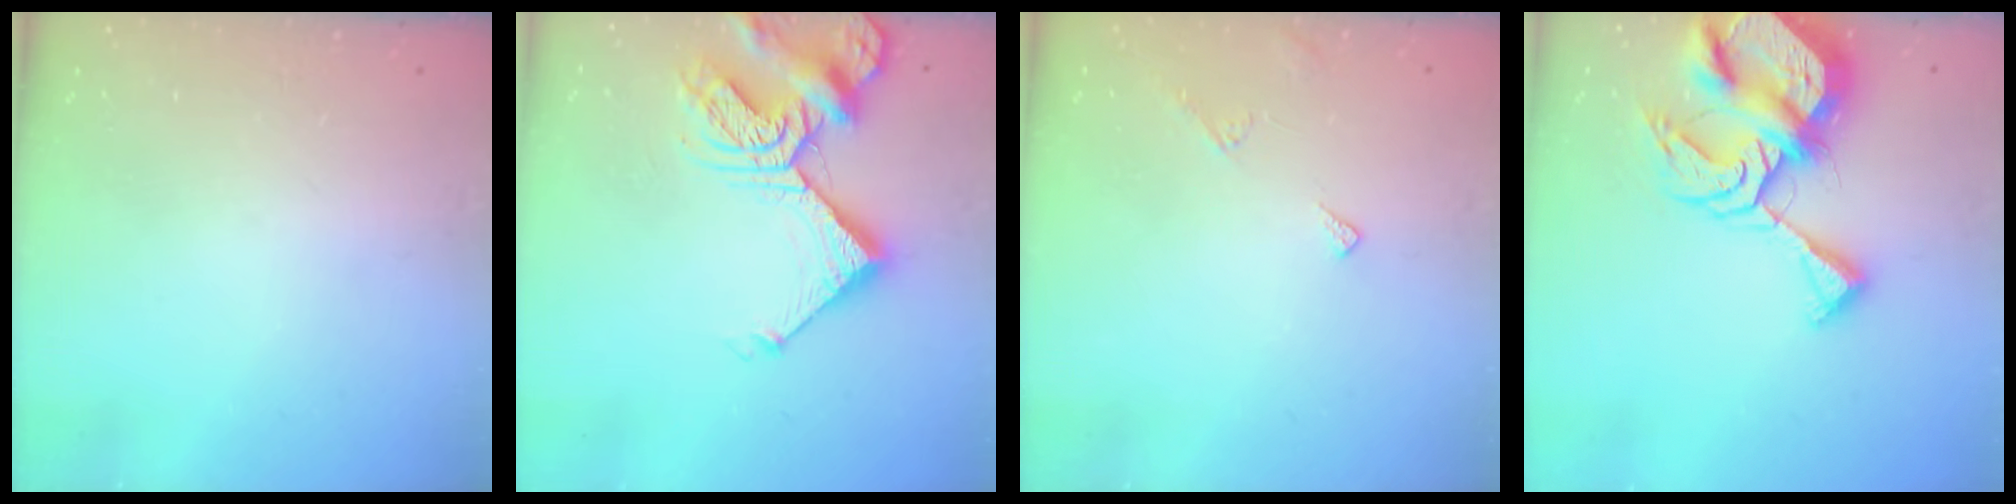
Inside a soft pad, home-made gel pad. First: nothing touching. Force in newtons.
{"total": 14.3, "press": 14.2, "slide": 1.6}
{"total": 4.6, "press": 4.6, "slide": 0.4}
{"total": 14.2, "press": 14.1, "slide": 1.6}